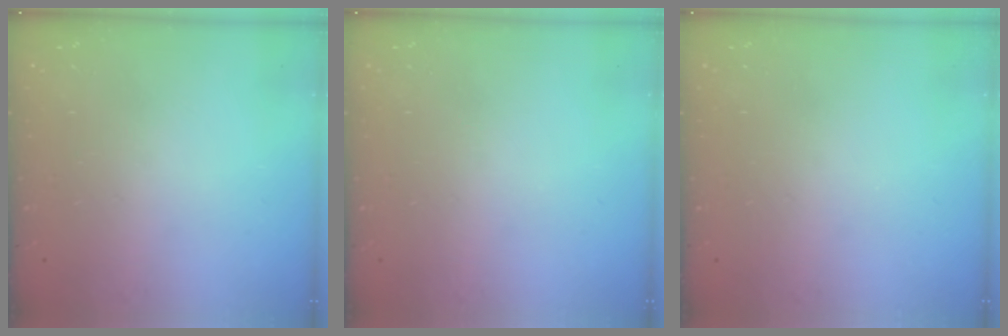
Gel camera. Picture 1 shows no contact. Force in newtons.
{"total": 0.0}
{"total": 0.0}